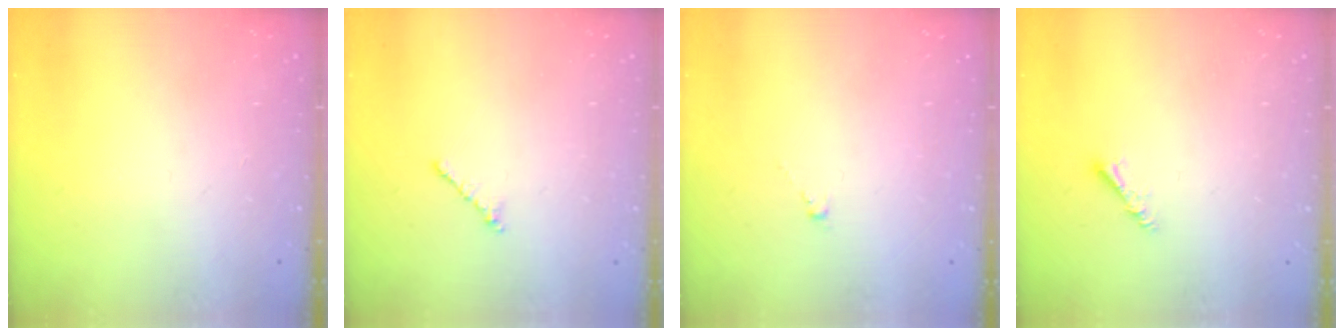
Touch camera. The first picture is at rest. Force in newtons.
{"total": 0.9, "press": 0.7, "slide": 0.5}
{"total": 0.6, "press": 0.4, "slide": 0.4}
{"total": 3.0, "press": 2.9, "slide": 0.6}